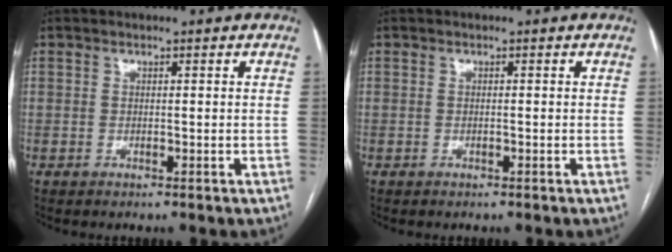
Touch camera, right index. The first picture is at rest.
{"total": 0.0}